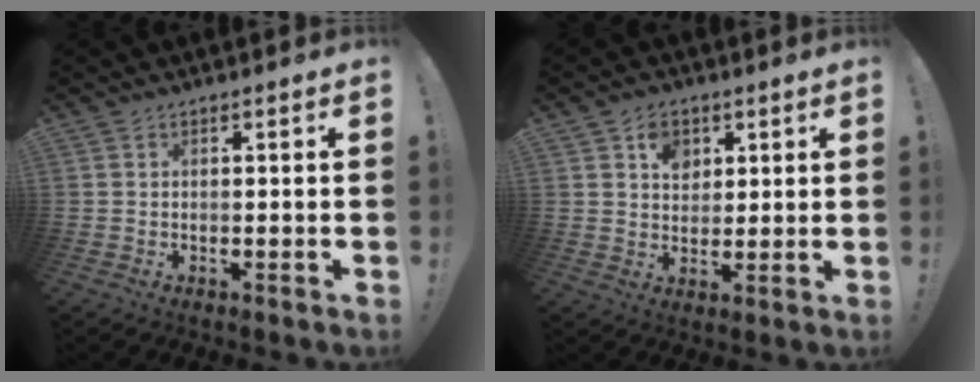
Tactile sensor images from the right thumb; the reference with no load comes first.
{"total": 6.9, "force": [3.4, 5.5, 2.6], "torque": [-0.021, -0.017, 0.059]}